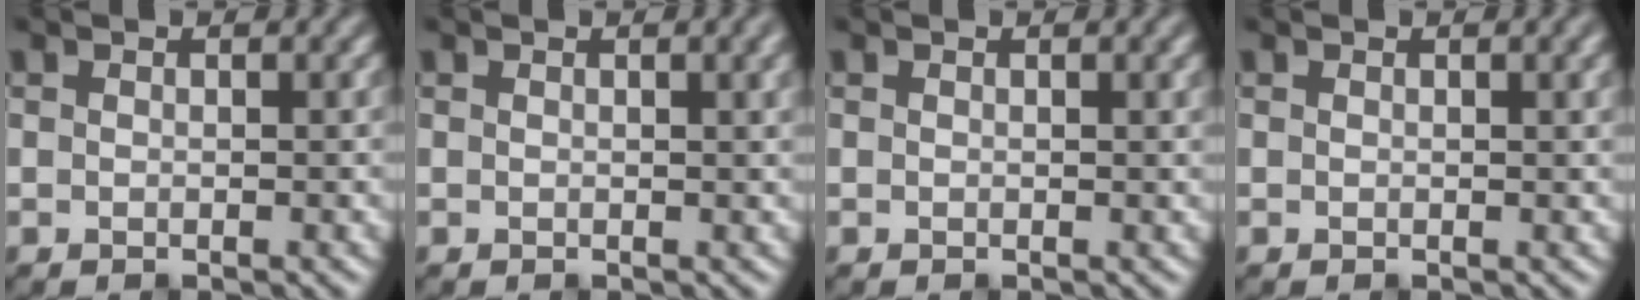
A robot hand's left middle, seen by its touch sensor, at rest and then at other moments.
{"total": 3.5, "force": [1.9, 1.2, 2.7], "torque": [-0.030, 0.012, 0.022]}
{"total": 1.6, "force": [0.9, 0.4, 1.3], "torque": [-0.012, 0.005, 0.013]}
{"total": 2.4, "force": [1.3, 0.7, 1.8], "torque": [-0.021, 0.007, 0.019]}